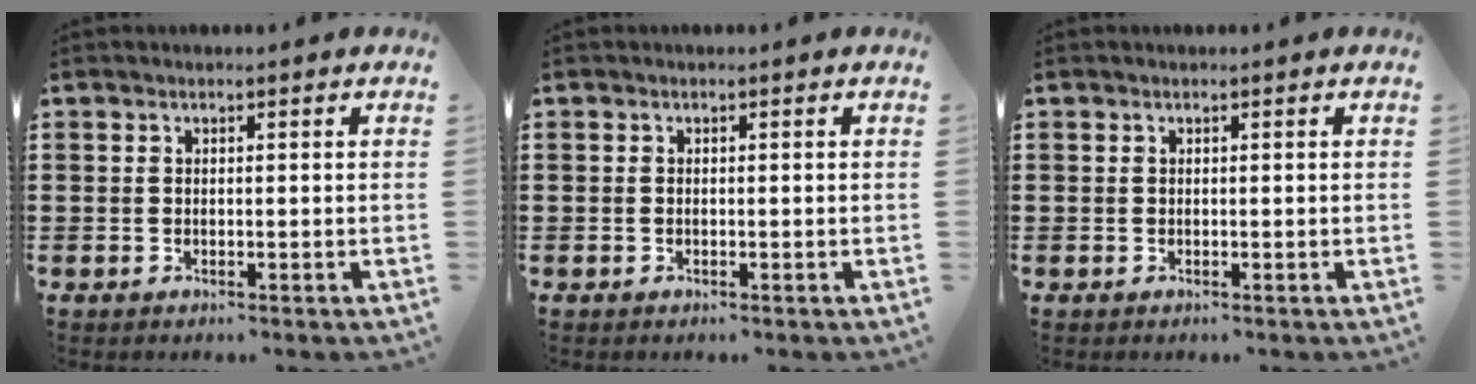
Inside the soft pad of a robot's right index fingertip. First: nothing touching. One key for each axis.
{"total": 0.0}
{"total": 0.0}